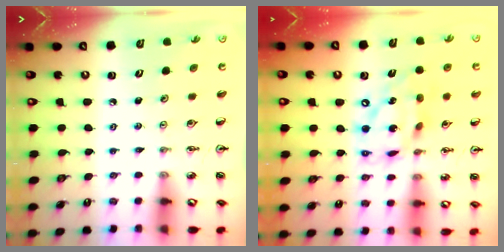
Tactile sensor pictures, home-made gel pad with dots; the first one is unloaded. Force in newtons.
{"total": 14.6, "press": 14.5, "slide": 1.0}